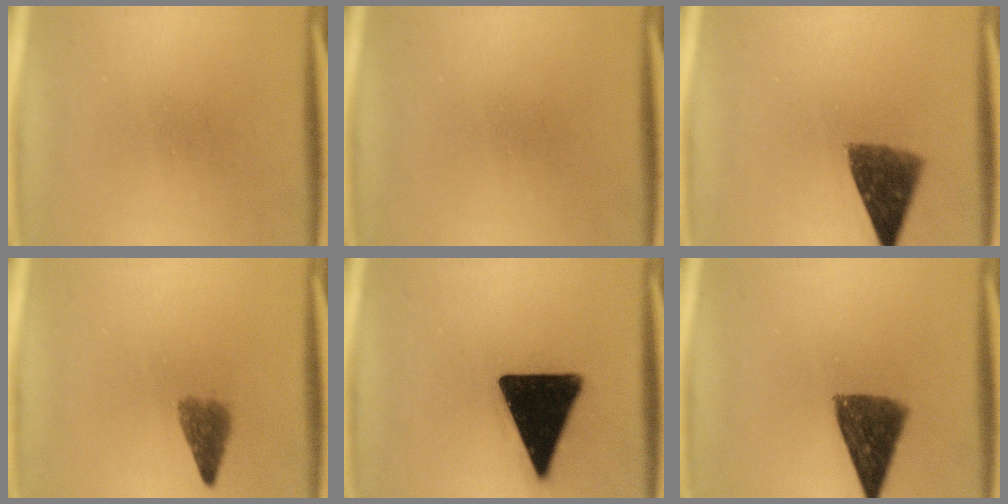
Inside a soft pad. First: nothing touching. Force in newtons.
{"total": 0.0}
{"total": 8.0}
{"total": 3.3}
{"total": 19.6}
{"total": 9.8}